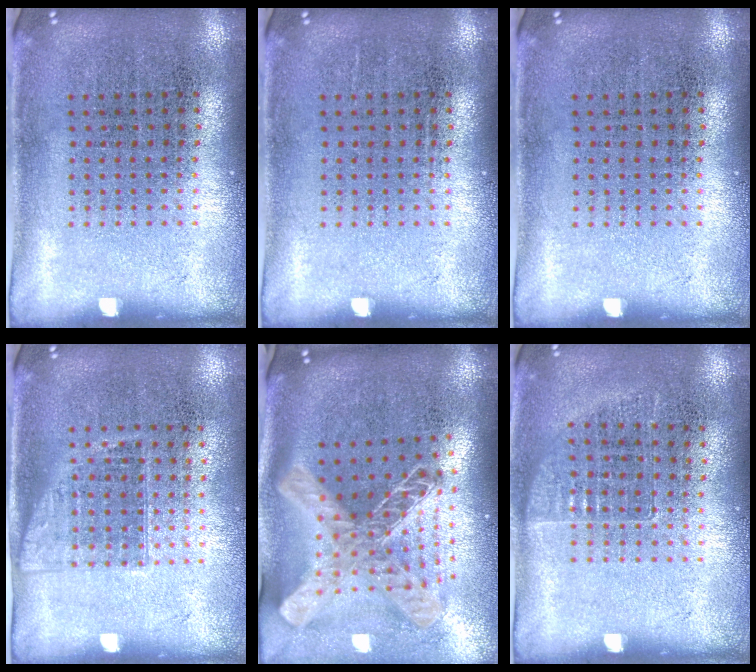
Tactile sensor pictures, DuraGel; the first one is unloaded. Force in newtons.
{"total": 0.0}
{"total": 0.0}
{"total": 1.1, "press": 1.0, "slide": 0.6}
{"total": 2.6, "press": 1.9, "slide": 1.8}
{"total": 0.7, "press": 0.7, "slide": 0.1}